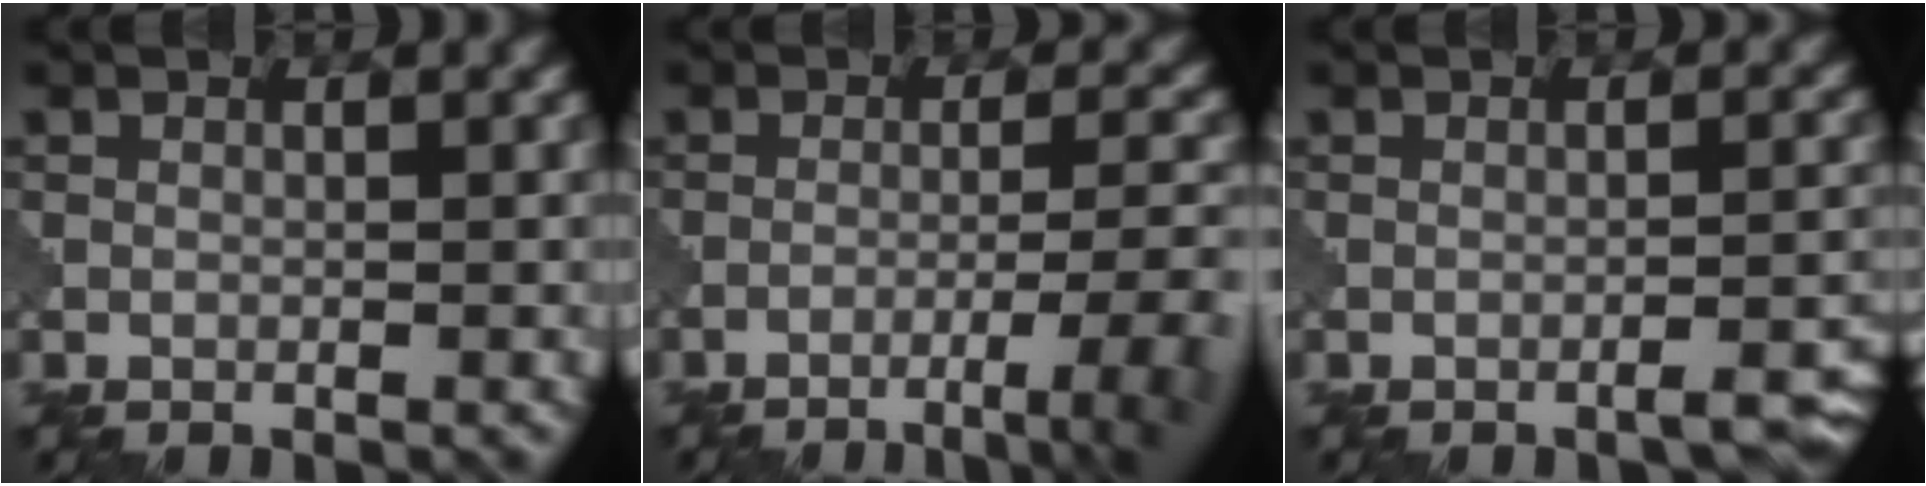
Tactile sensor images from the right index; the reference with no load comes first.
{"total": 7.1, "force": [-4.3, 1.3, 5.5], "torque": [-0.077, 0.001, -0.053]}
{"total": 3.2, "force": [-2.1, 0.8, 2.2], "torque": [-0.024, 0.006, -0.032]}